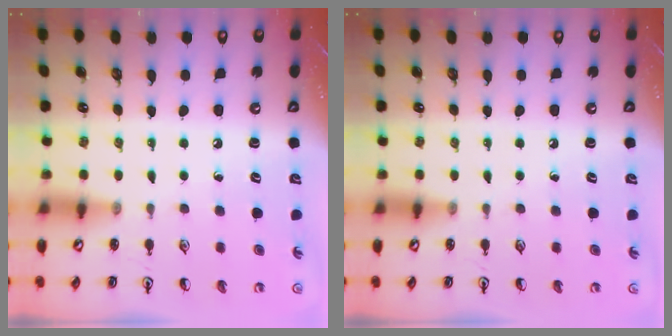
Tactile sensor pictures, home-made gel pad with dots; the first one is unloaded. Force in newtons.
{"total": 0.0}